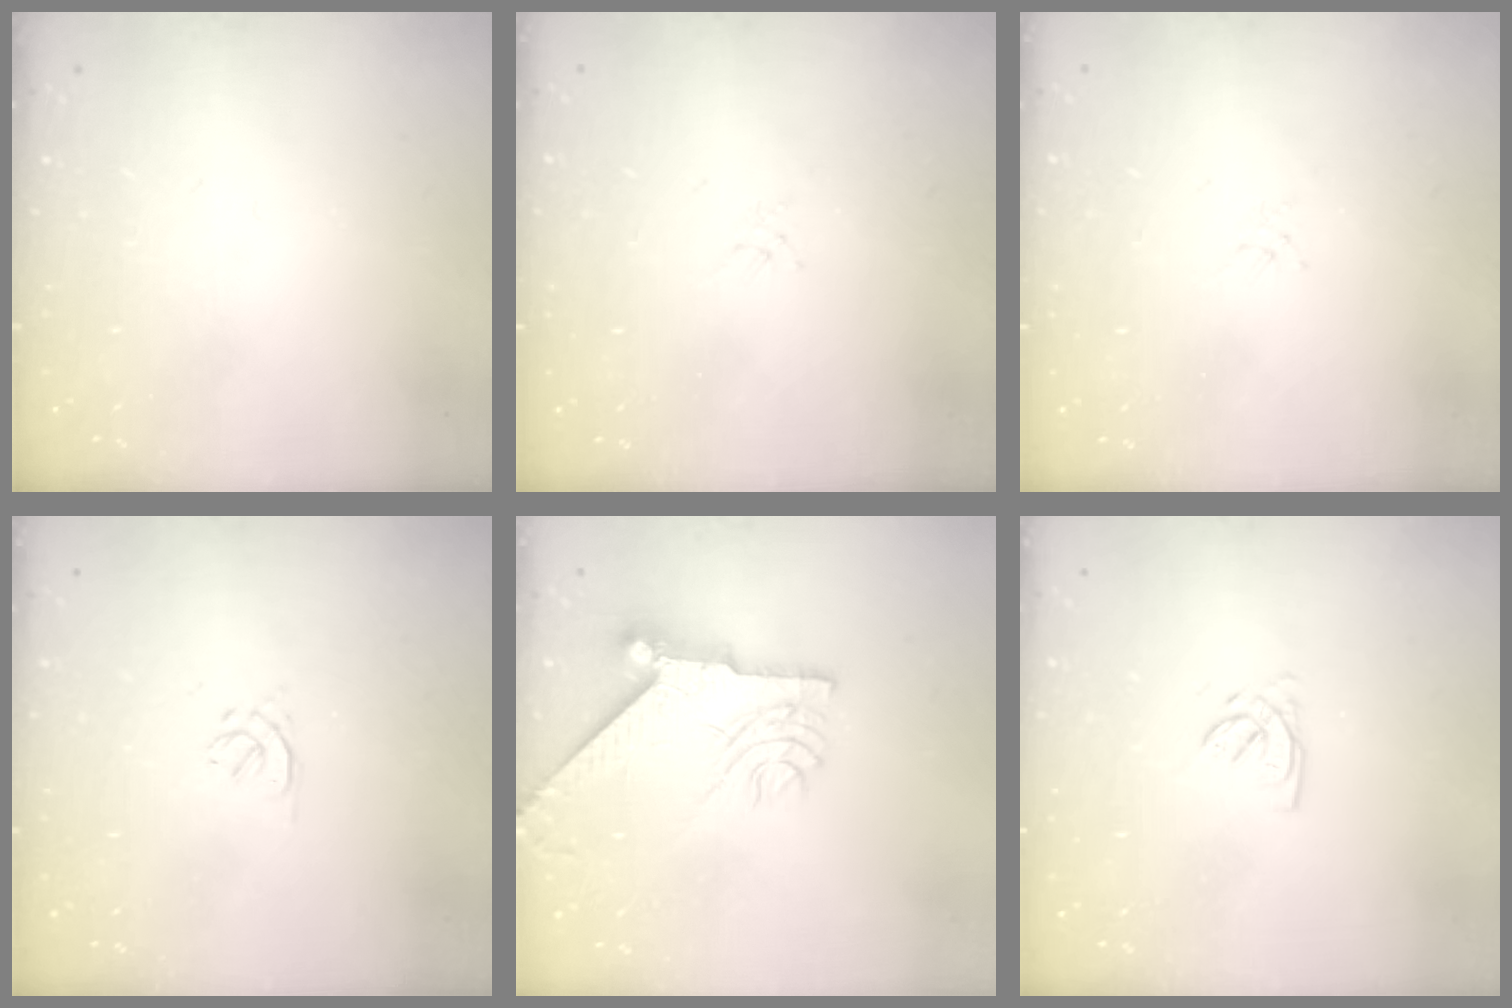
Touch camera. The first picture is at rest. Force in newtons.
{"total": 1.3, "press": 1.2, "slide": 0.3}
{"total": 1.3, "press": 1.2, "slide": 0.3}
{"total": 1.6, "press": 1.5, "slide": 0.6}
{"total": 9.5, "press": 9.4, "slide": 1.1}
{"total": 2.8, "press": 2.8, "slide": 0.1}